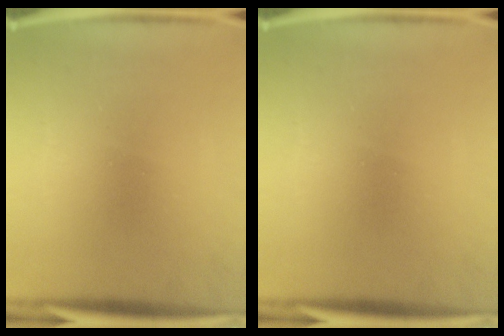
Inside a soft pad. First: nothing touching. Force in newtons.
{"total": 0.0}